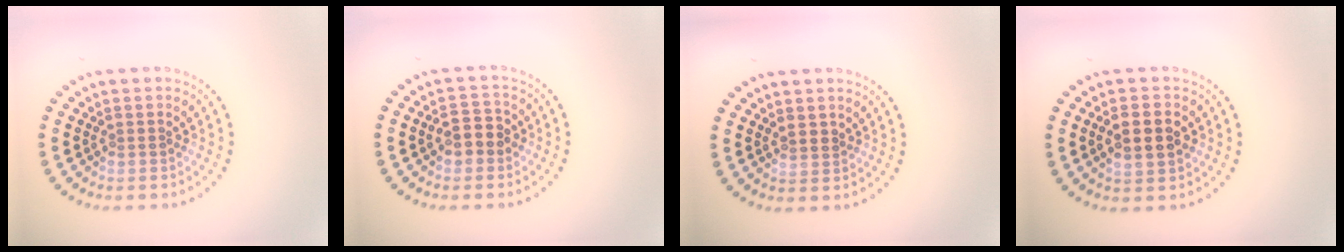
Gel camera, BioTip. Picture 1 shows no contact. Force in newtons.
{"total": 2.5, "press": 2.5, "slide": 0.4}
{"total": 0.6, "press": 0.5, "slide": 0.4}
{"total": 3.4, "press": 3.4, "slide": 0.3}